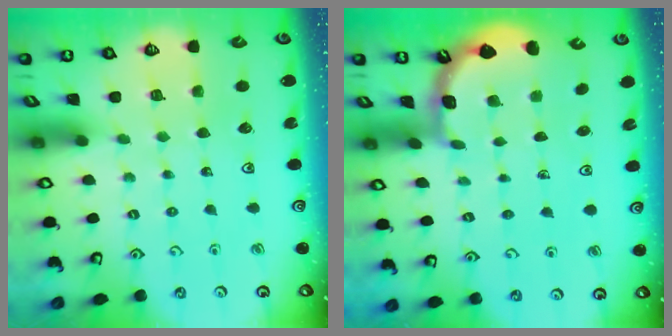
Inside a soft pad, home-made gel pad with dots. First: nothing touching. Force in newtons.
{"total": 2.1, "press": 2.1, "slide": 0.2}